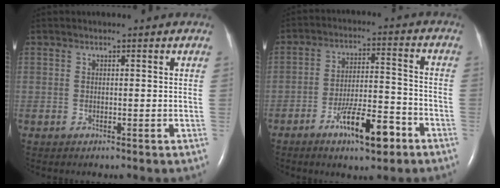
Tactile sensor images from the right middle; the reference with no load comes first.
{"total": 9.8, "force": [-5.6, 2.2, 7.6], "torque": [-0.131, 0.000, -0.091]}